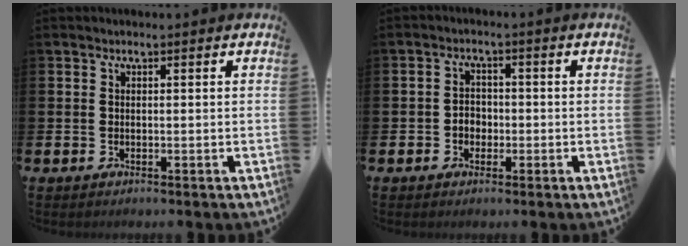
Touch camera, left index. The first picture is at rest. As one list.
[{"total": 2.3, "force": [-0.7, 1.9, 1.0], "torque": [-0.005, -0.002, -0.021]}]